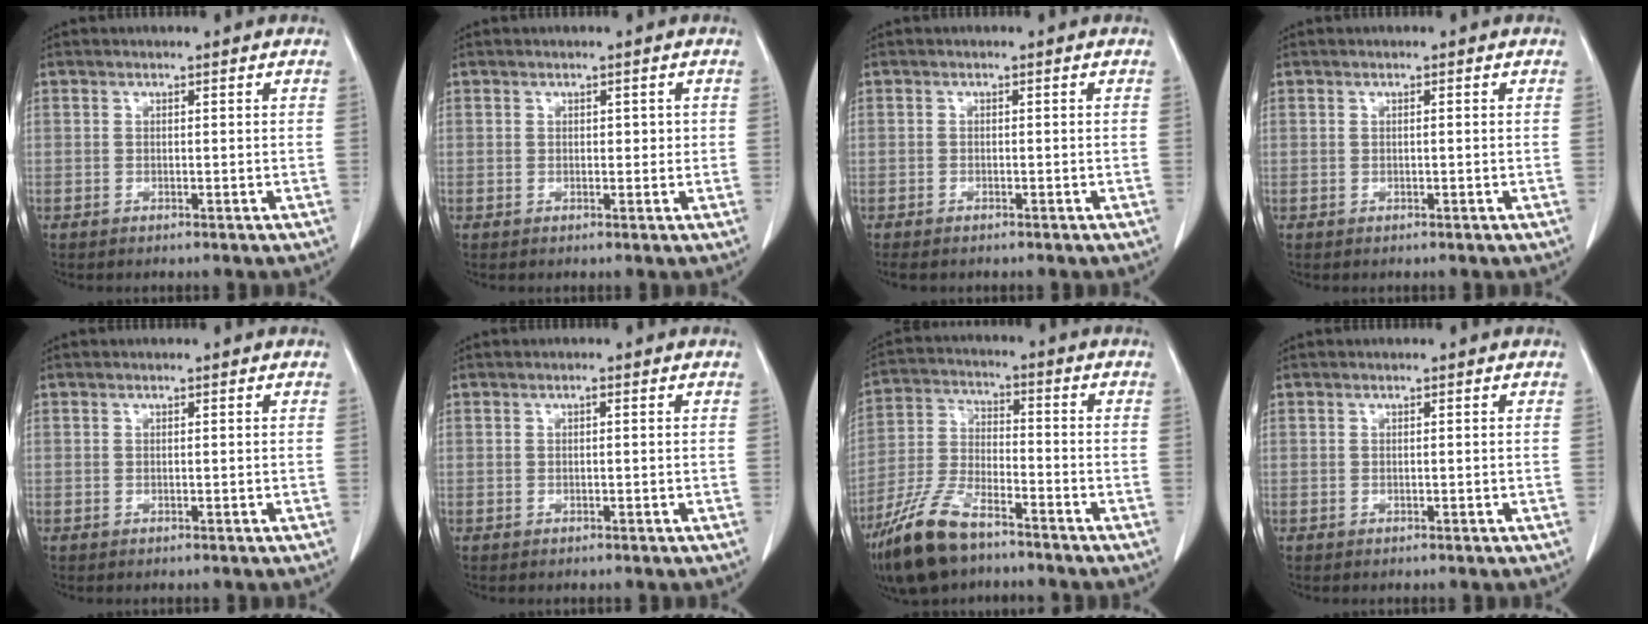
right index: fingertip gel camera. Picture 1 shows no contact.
{"total": 2.1, "force": [0.3, 1.4, 1.6], "torque": [-0.037, 0.014, 0.008]}
{"total": 2.9, "force": [-2.1, 1.3, 1.5], "torque": [-0.034, -0.003, -0.028]}
{"total": 0.6, "force": [0.0, 0.3, 0.5], "torque": [-0.017, 0.008, 0.002]}
{"total": 0.0}
{"total": 0.7, "force": [0.2, 0.4, 0.6], "torque": [-0.013, 0.003, 0.003]}
{"total": 13.6, "force": [-9.5, 4.8, 8.4], "torque": [-0.183, -0.014, -0.184]}
{"total": 0.0}